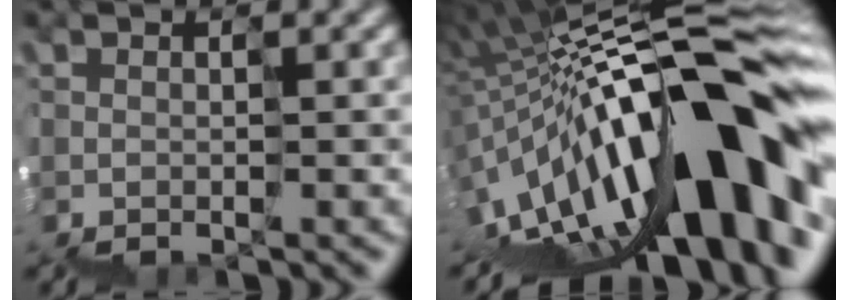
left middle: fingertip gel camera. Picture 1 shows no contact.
{"total": 16.0, "force": [-5.1, 5.2, 14.2], "torque": [-0.212, 0.058, -0.119]}